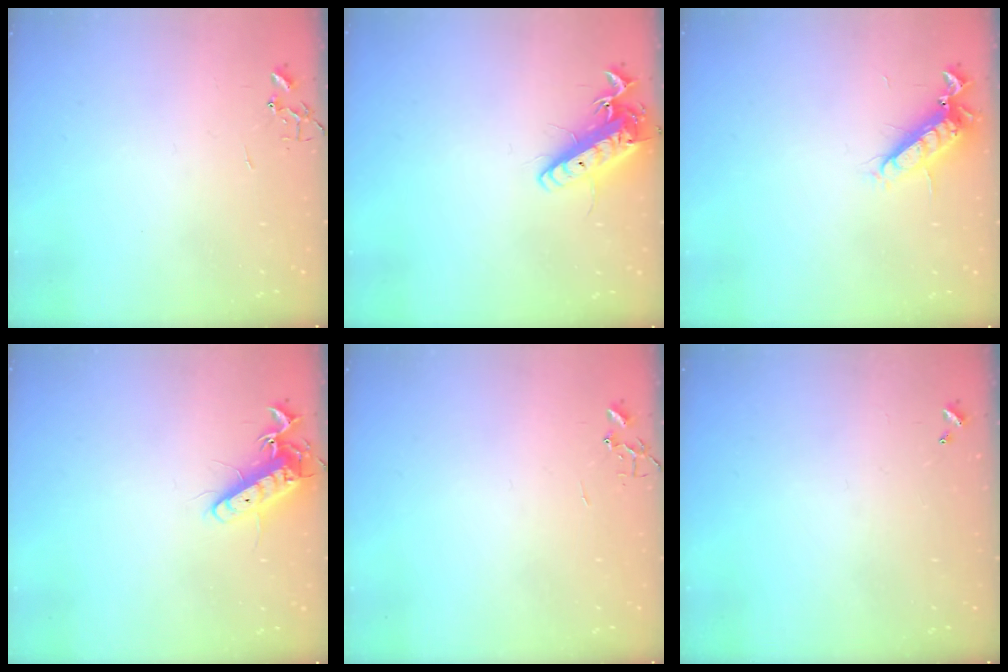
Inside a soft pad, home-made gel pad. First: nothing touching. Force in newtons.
{"total": 14.7, "press": 14.4, "slide": 2.8}
{"total": 12.4, "press": 12.3, "slide": 1.5}
{"total": 12.7, "press": 12.6, "slide": 1.5}
{"total": 0.0}
{"total": 0.0}